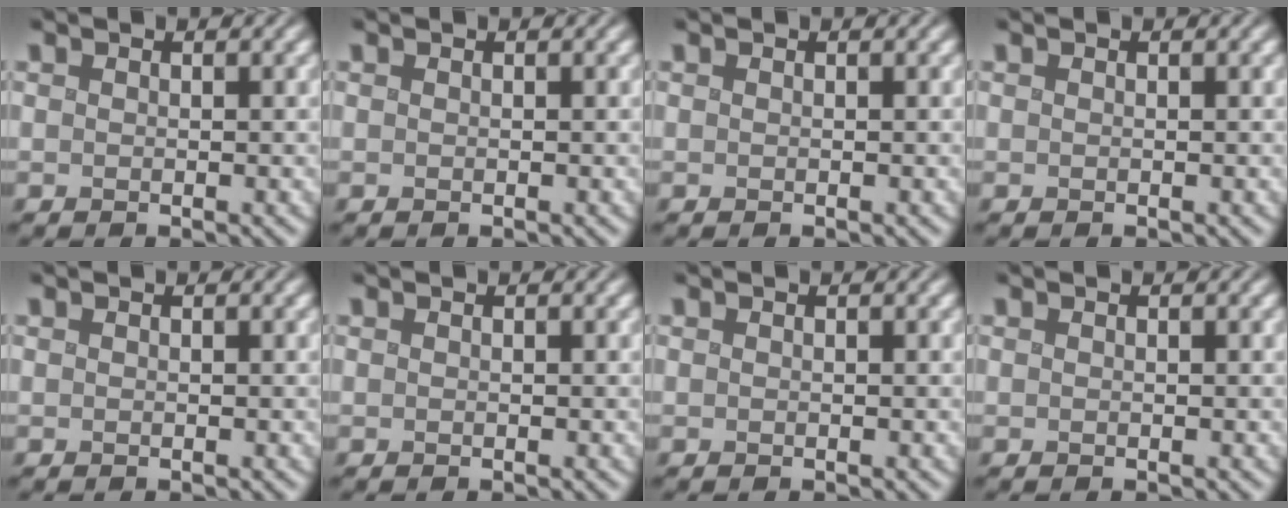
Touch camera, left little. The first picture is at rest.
{"total": 0.0}
{"total": 0.0}
{"total": 0.0}
{"total": 0.0}
{"total": 0.0}
{"total": 0.0}
{"total": 0.0}